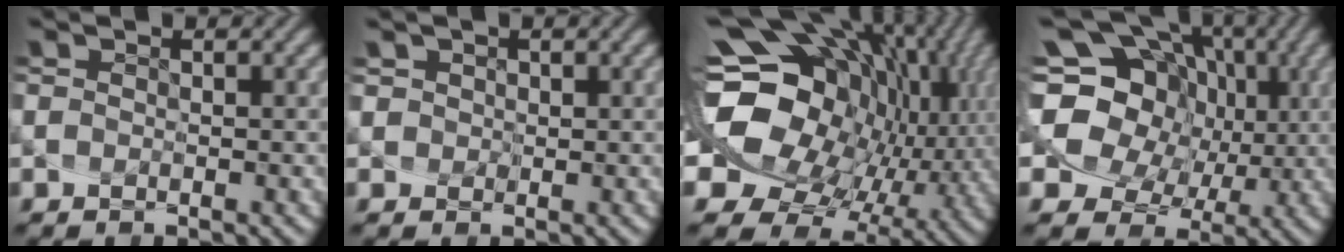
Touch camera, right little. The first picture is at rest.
{"total": 1.2, "force": [0.2, 1.2, -0.1], "torque": [0.016, 0.011, -0.002]}
{"total": 17.5, "force": [3.5, 13.4, 10.7], "torque": [-0.202, -0.001, 0.078]}
{"total": 17.9, "force": [3.7, 15.1, 9.0], "torque": [-0.170, 0.022, 0.046]}